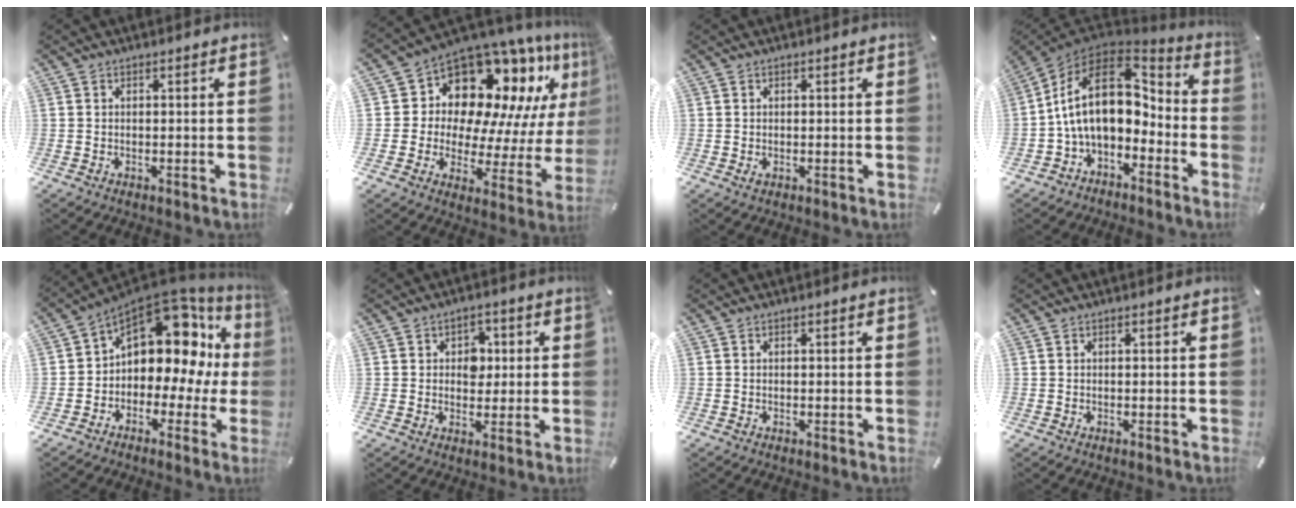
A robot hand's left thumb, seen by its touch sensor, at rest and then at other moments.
{"total": 14.1, "force": [9.9, 8.8, 5.1], "torque": [-0.091, -0.103, 0.172]}
{"total": 0.8, "force": [-0.1, 0.5, 0.6], "torque": [-0.012, 0.001, -0.002]}
{"total": 19.1, "force": [1.7, 12.3, 14.6], "torque": [-0.276, -0.006, 0.031]}
{"total": 14.9, "force": [5.8, 9.9, 9.5], "torque": [-0.141, -0.052, 0.094]}
{"total": 5.0, "force": [0.5, 4.3, 2.6], "torque": [-0.028, -0.002, 0.001]}
{"total": 0.0}
{"total": 0.0}